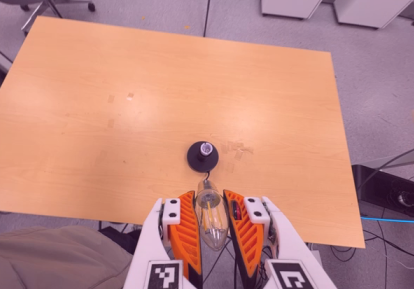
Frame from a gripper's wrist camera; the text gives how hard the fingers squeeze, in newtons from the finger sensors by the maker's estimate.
{"total": 22.3, "left": 24.4, "right": 20.2}